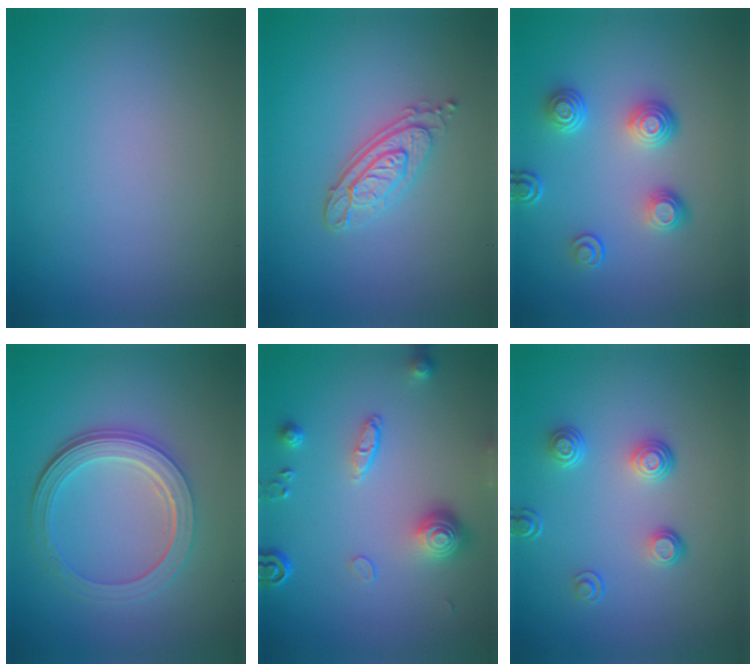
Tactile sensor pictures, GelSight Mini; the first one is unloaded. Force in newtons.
{"total": 3.4, "press": 2.8, "slide": 1.9}
{"total": 3.6, "press": 2.9, "slide": 2.2}
{"total": 5.1, "press": 3.7, "slide": 3.5}
{"total": 4.2, "press": 3.2, "slide": 2.7}
{"total": 2.6, "press": 1.7, "slide": 2.0}